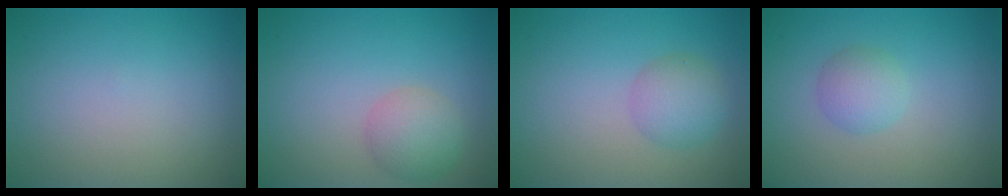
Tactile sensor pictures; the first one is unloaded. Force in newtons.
{"total": 2.9, "press": 2.9, "slide": 0.2}
{"total": 2.8, "press": 2.8, "slide": 0.1}
{"total": 2.1, "press": 2.1, "slide": 0.1}